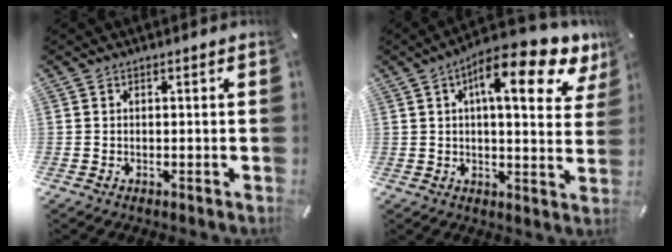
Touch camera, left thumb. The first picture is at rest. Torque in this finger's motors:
{"motor_torque": [0.75, 0.82, 1.82, -0.95, 0.46]}